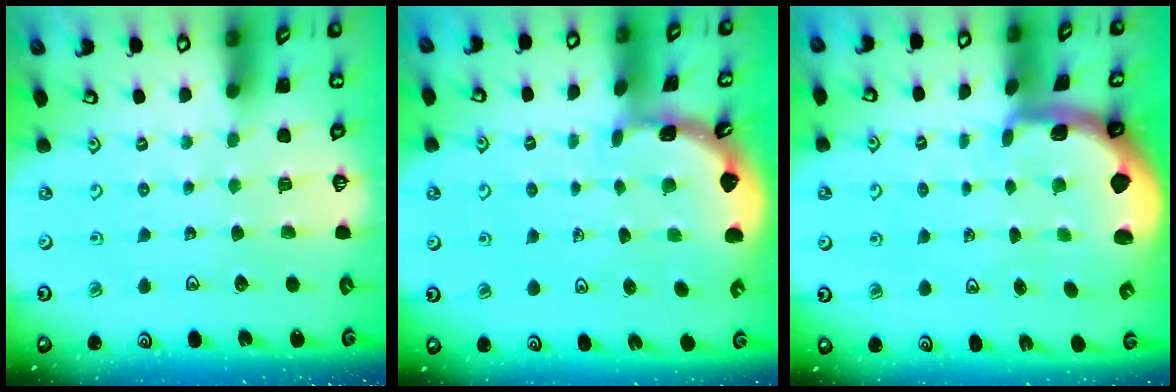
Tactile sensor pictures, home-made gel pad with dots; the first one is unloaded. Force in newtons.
{"total": 1.6, "press": 1.6, "slide": 0.1}
{"total": 1.6, "press": 1.5, "slide": 0.4}